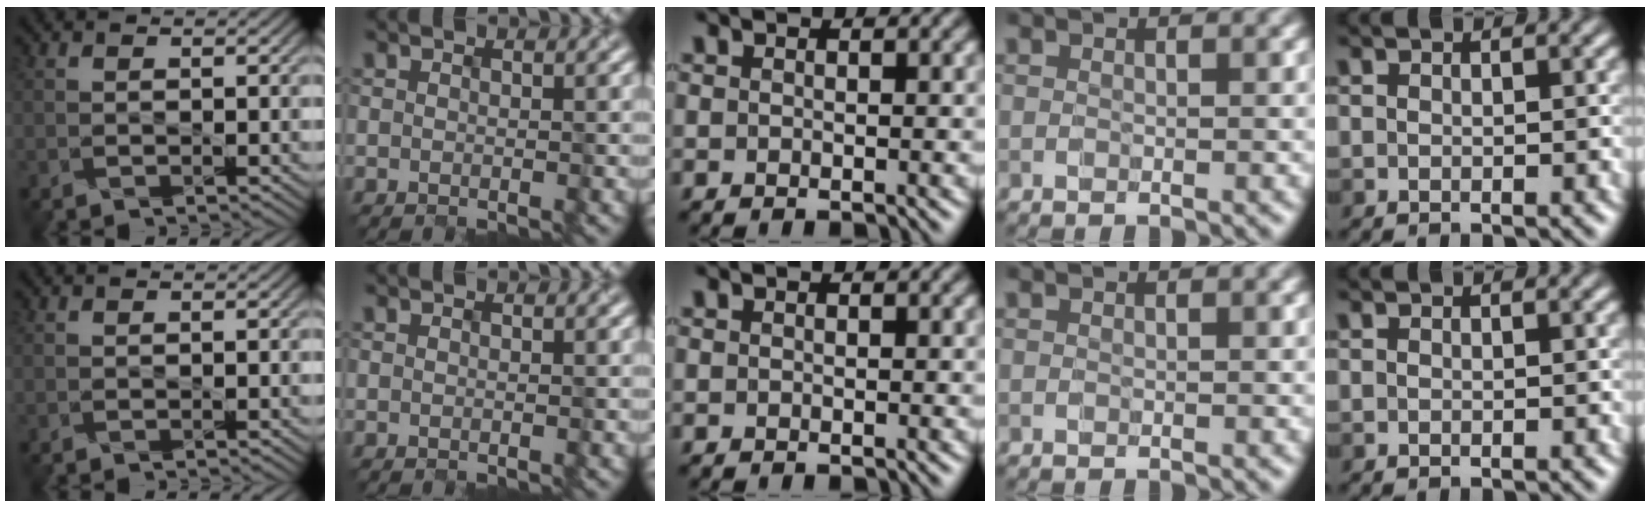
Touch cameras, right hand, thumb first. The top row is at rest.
{}